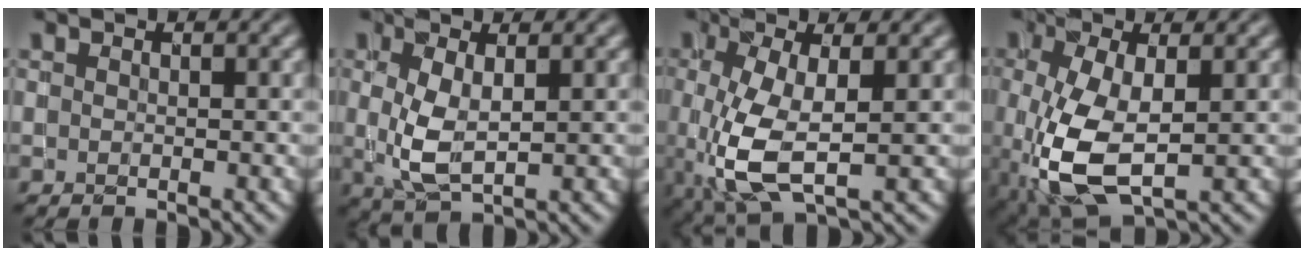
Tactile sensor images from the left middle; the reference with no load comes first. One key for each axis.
{"total": 3.5, "fx": 0.3, "fy": 1.6, "fz": 3.1, "tx": -0.070, "ty": -0.002, "tz": 0.012}
{"total": 6.1, "fx": -1.0, "fy": 2.4, "fz": 5.5, "tx": -0.129, "ty": -0.009, "tz": -0.015}
{"total": 7.3, "fx": -1.6, "fy": 3.4, "fz": 6.2, "tx": -0.152, "ty": -0.009, "tz": -0.023}